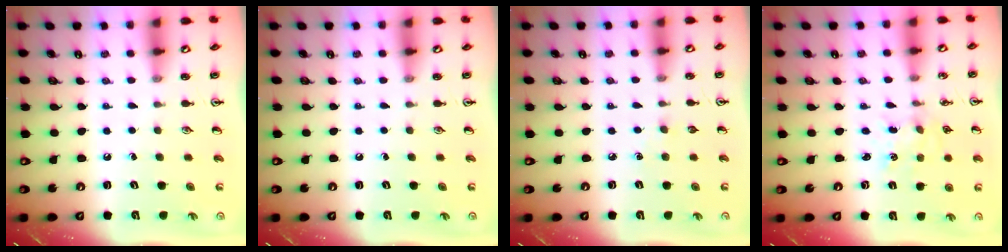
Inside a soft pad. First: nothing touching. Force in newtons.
{"total": 0.0}
{"total": 2.6, "press": 2.5, "slide": 0.3}
{"total": 2.3, "press": 2.3, "slide": 0.3}